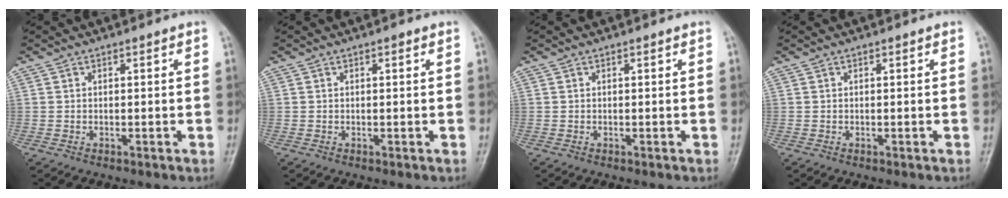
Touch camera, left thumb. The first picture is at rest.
{"total": 0.5, "force": [0.3, 0.1, 0.4], "torque": [-0.005, 0.000, 0.000]}
{"total": 0.0}
{"total": 0.0}